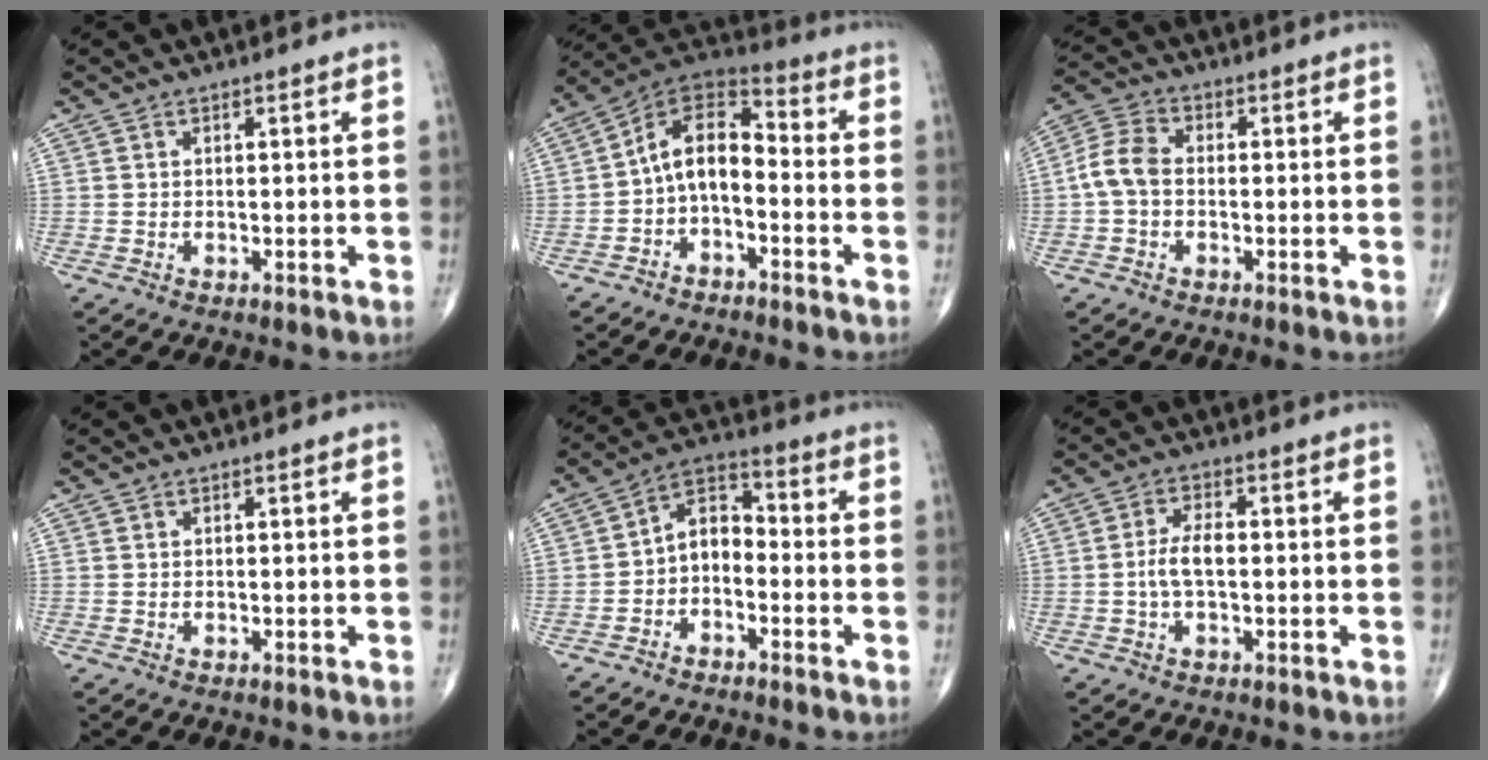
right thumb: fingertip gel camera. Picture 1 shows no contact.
{"total": 10.1, "force": [-2.6, 5.8, 7.8], "torque": [-0.115, 0.064, -0.061]}
{"total": 6.3, "force": [-0.6, 4.2, 4.6], "torque": [-0.092, 0.018, -0.023]}
{"total": 0.0}
{"total": 6.9, "force": [-2.4, 4.5, 4.6], "torque": [-0.061, 0.040, -0.060]}
{"total": 4.9, "force": [-0.4, 2.3, 4.3], "torque": [-0.091, 0.013, -0.011]}